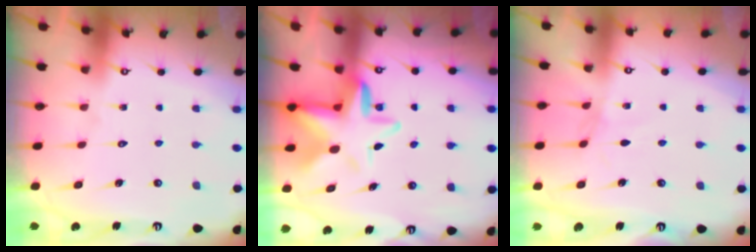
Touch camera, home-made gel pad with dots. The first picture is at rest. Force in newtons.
{"total": 8.8, "press": 8.6, "slide": 1.6}
{"total": 0.0}